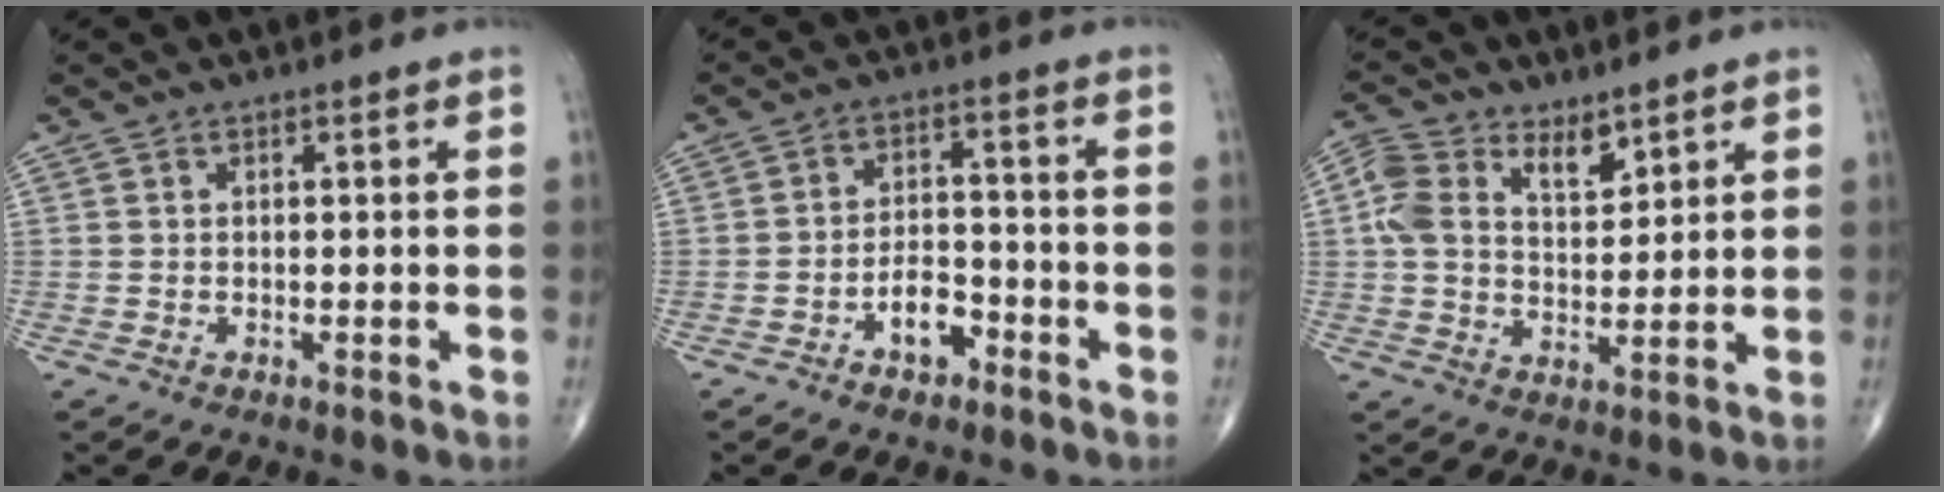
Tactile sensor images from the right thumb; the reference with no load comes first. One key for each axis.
{"total": 5.6, "fx": -3.2, "fy": 3.1, "fz": 3.5, "tx": -0.040, "ty": 0.032, "tz": -0.056}
{"total": 8.8, "fx": 4.4, "fy": 5.4, "fz": 5.4, "tx": -0.083, "ty": -0.011, "tz": 0.082}